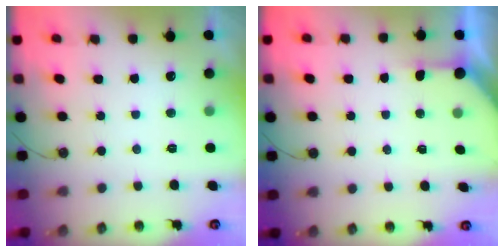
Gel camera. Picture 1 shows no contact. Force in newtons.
{"total": 2.6, "press": 2.6, "slide": 0.4}